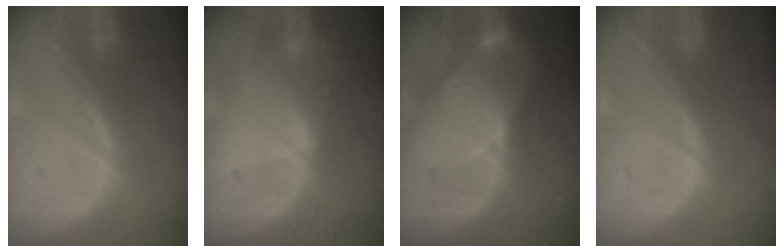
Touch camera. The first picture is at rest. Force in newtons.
{"total": 1.6, "press": 1.6, "slide": 0.3}
{"total": 7.7, "press": 7.6, "slide": 1.6}
{"total": 0.0}